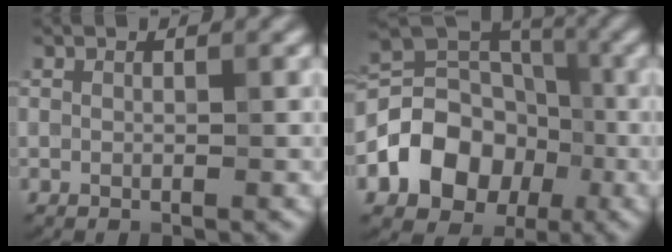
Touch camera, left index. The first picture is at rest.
{"total": 8.2, "force": [-2.6, 6.5, 4.2], "torque": [-0.054, 0.002, -0.058]}